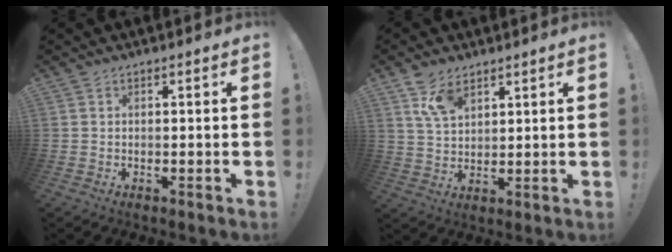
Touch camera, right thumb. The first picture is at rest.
{"total": 8.1, "force": [5.2, 4.2, 4.4], "torque": [-0.092, -0.014, 0.102]}